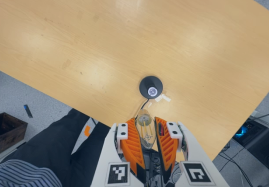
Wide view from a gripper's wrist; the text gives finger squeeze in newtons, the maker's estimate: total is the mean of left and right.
{"total": 20.5, "left": 25.6, "right": 15.3}